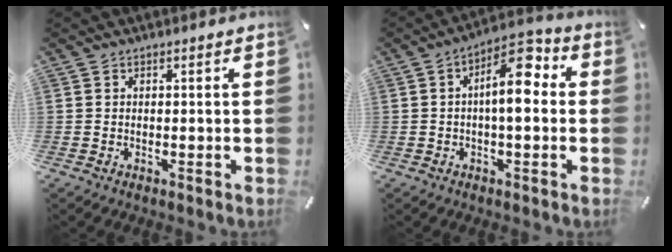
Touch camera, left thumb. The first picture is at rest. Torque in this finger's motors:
{"motor_torque": [1.32, 2.02, 0.86, -0.30, 0.16]}